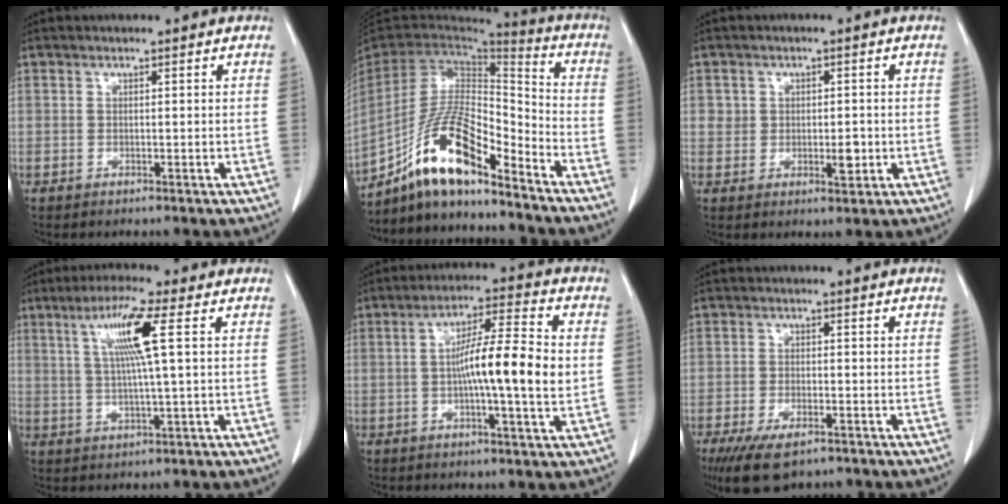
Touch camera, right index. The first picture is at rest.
{"total": 15.2, "force": [-10.7, 3.2, 10.4], "torque": [-0.204, 0.014, -0.194]}
{"total": 3.5, "force": [-0.1, 2.5, 2.5], "torque": [-0.026, -0.001, 0.006]}
{"total": 8.2, "force": [2.5, -0.6, 7.8], "torque": [-0.147, 0.009, 0.049]}
{"total": 11.9, "force": [-0.2, 0.7, 11.9], "torque": [-0.199, 0.008, -0.011]}
{"total": 7.7, "force": [-5.2, 2.9, 4.9], "torque": [-0.088, -0.013, -0.086]}